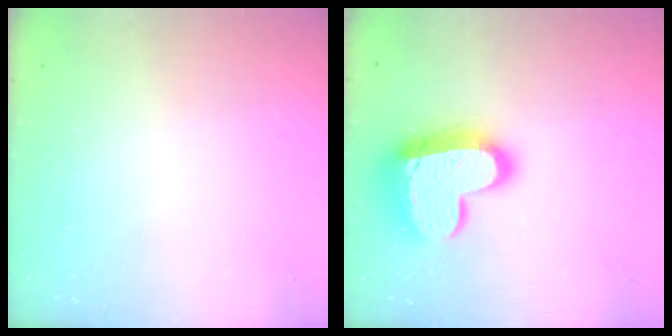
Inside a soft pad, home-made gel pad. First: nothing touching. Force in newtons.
{"total": 17.3, "press": 17.2, "slide": 1.4}